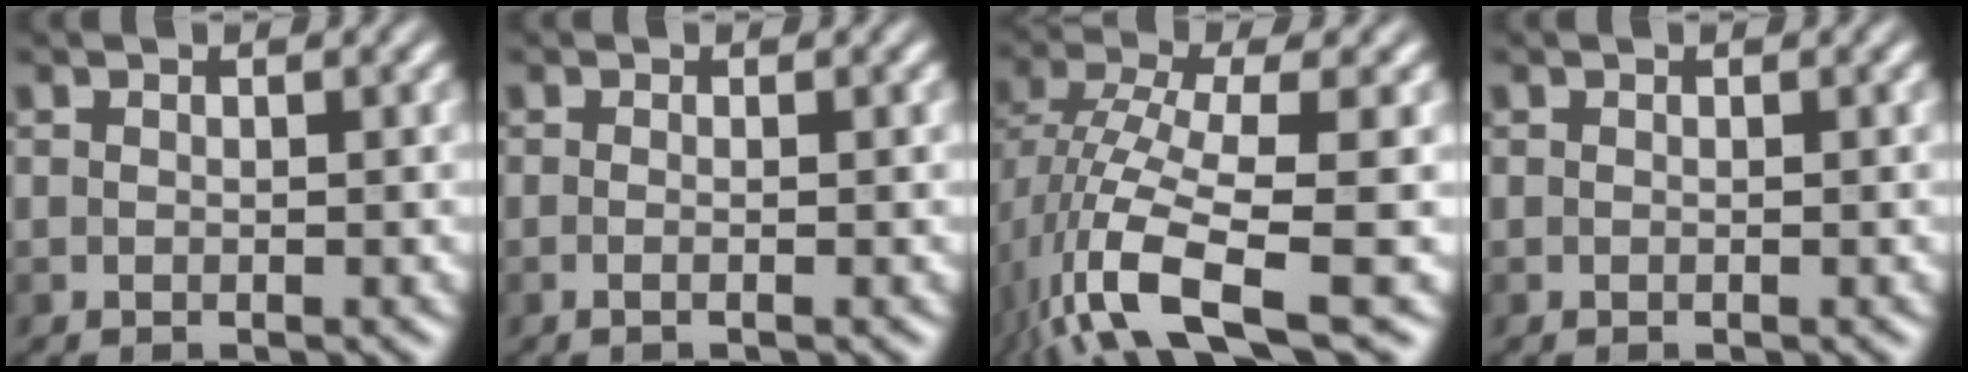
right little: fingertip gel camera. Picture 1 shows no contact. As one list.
[{"total": 0.7, "force": [-0.2, 0.1, 0.7], "torque": [-0.010, -0.003, -0.007]}, {"total": 9.8, "force": [-4.8, 3.0, 8.0], "torque": [-0.159, 0.001, -0.093]}, {"total": 0.0}]